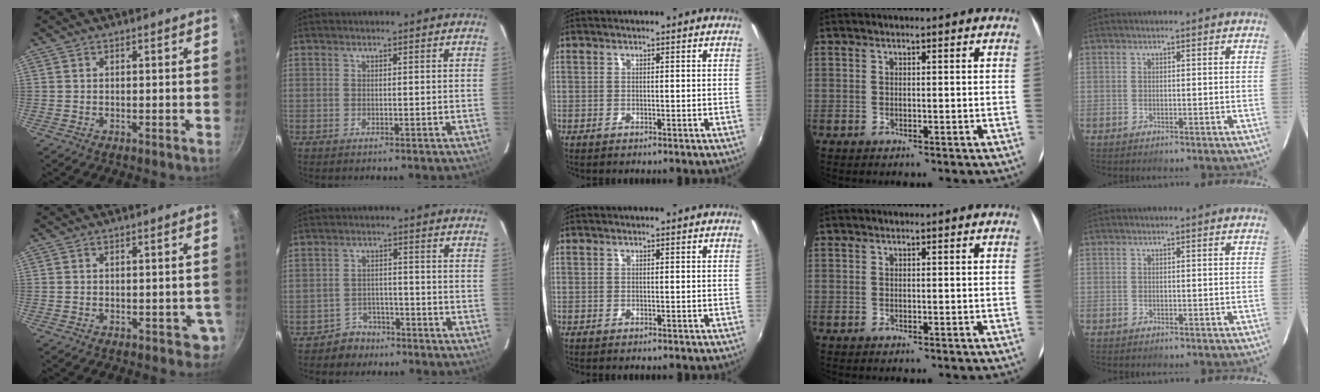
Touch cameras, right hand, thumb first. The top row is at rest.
{"thumb": {"total": 2.4, "force": [-0.8, 1.8, 1.5], "torque": [-0.002, 0.010, -0.003]}, "index": {"total": 4.7, "force": [-3.7, 3.0, 0.0], "torque": [-0.014, 0.018, -0.057]}}